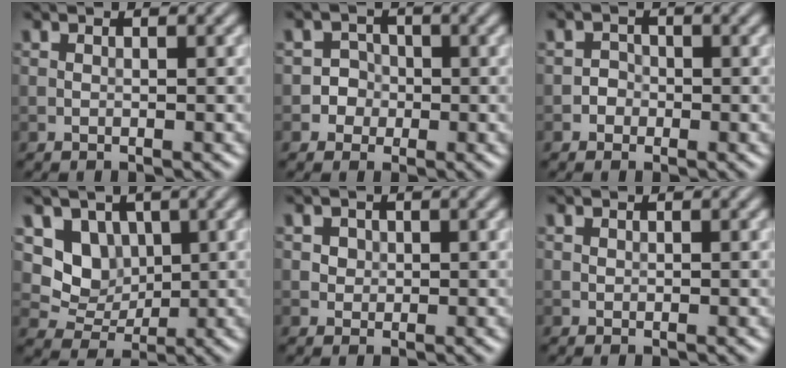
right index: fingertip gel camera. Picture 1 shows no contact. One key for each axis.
{"total": 2.5, "fx": -0.7, "fy": 2.4, "fz": 0.2, "tx": 0.026, "ty": 0.008, "tz": -0.025}
{"total": 1.1, "fx": -0.5, "fy": 1.0, "fz": 0.1, "tx": 0.012, "ty": 0.002, "tz": -0.012}
{"total": 4.1, "fx": 1.2, "fy": 3.5, "fz": 1.8, "tx": -0.032, "ty": -0.010, "tz": 0.016}
{"total": 1.5, "fx": 0.6, "fy": 1.3, "fz": 0.5, "tx": -0.008, "ty": -0.001, "tz": 0.019}
{"total": 0.0}